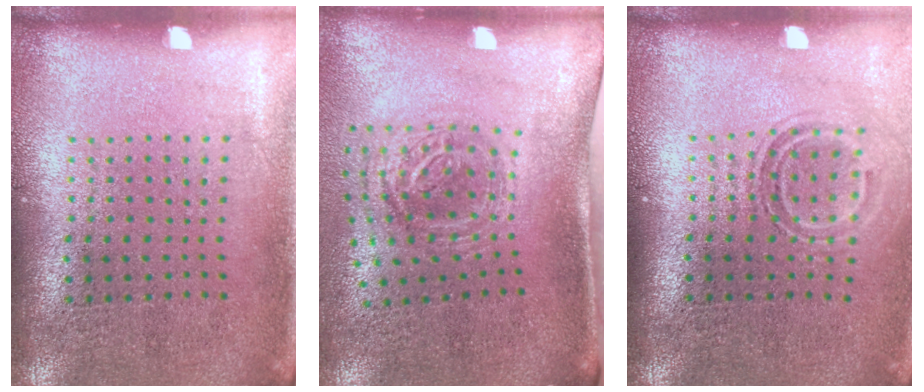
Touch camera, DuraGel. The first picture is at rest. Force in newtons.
{"total": 1.3, "press": 1.1, "slide": 0.7}
{"total": 1.6, "press": 1.1, "slide": 1.2}